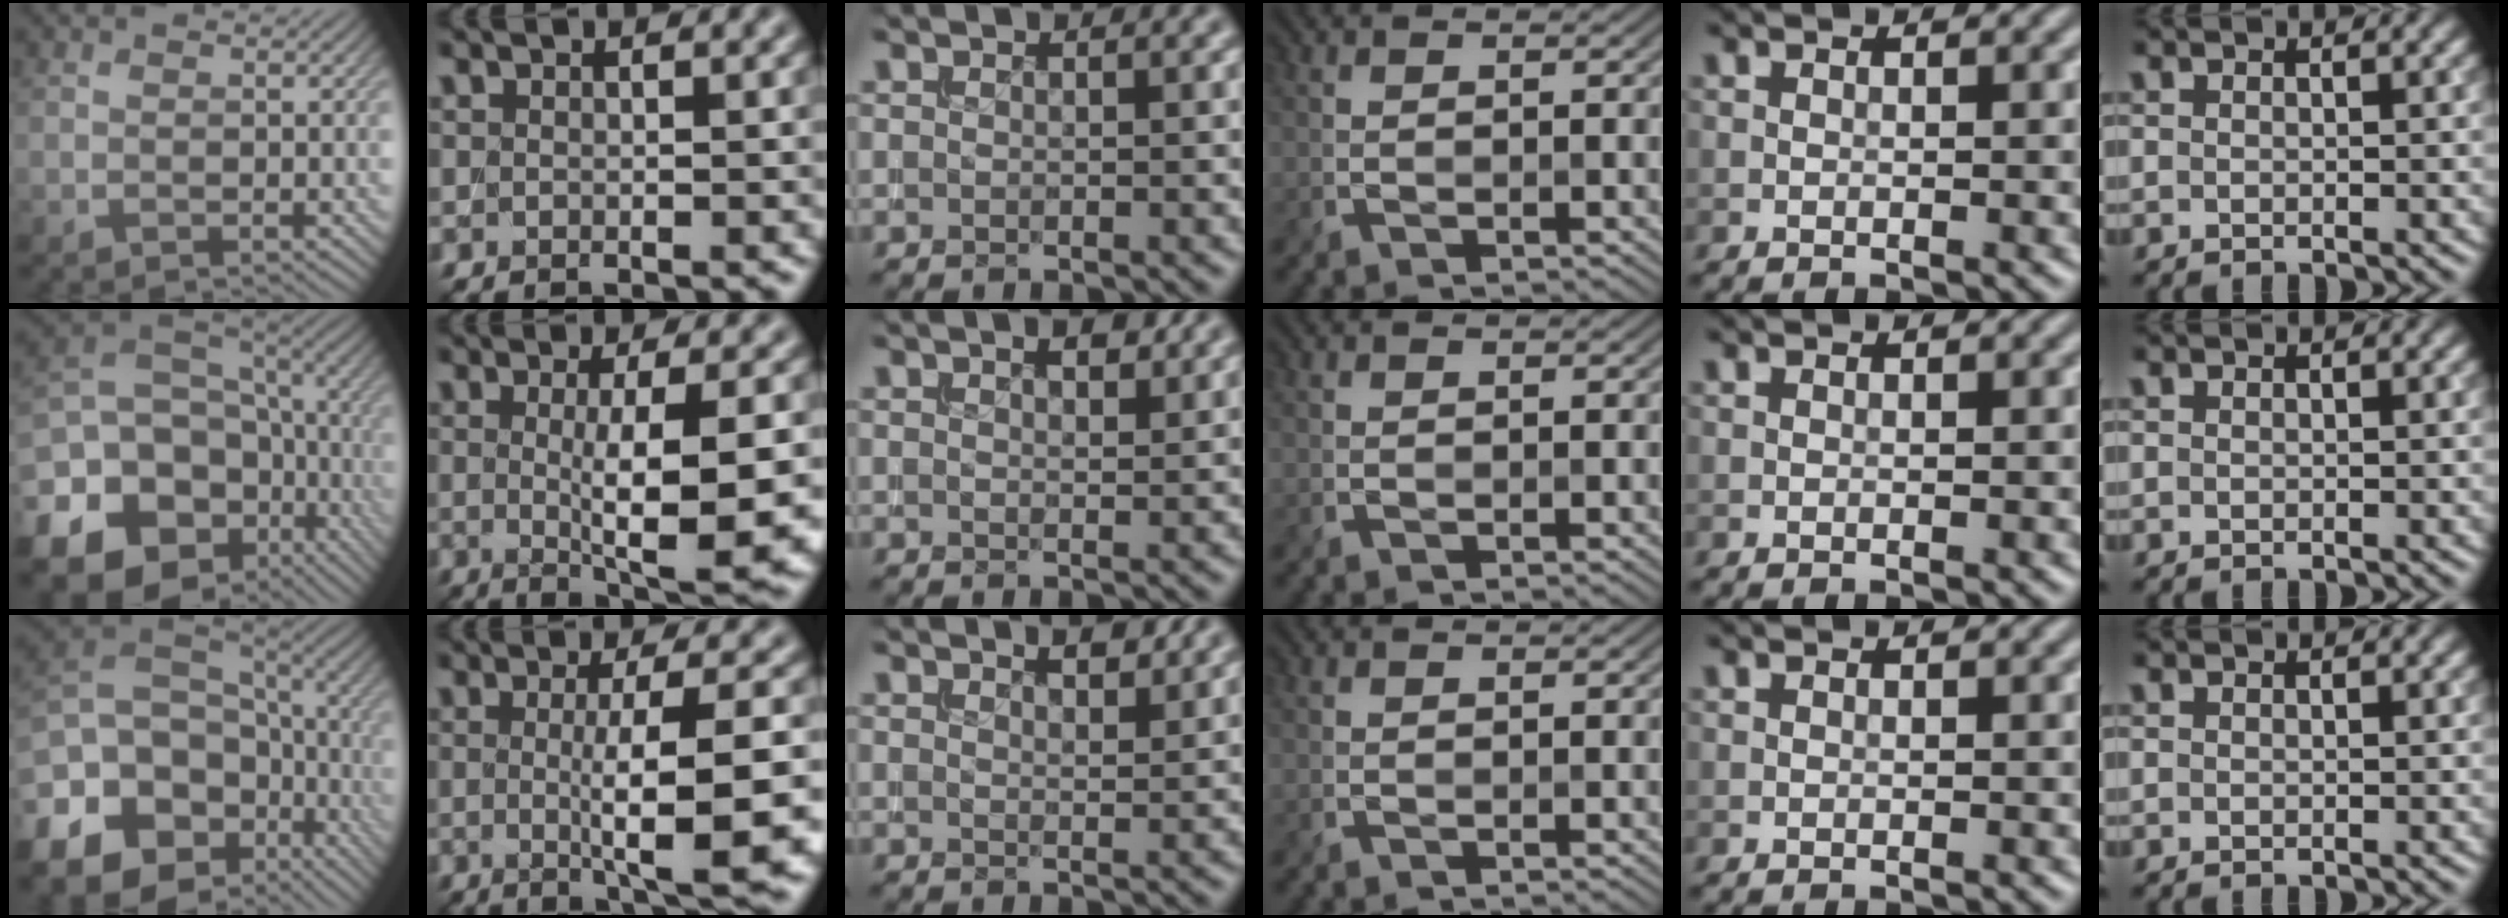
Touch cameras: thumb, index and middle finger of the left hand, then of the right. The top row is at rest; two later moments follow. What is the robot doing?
{"motion": "extract", "object": "backpack"}